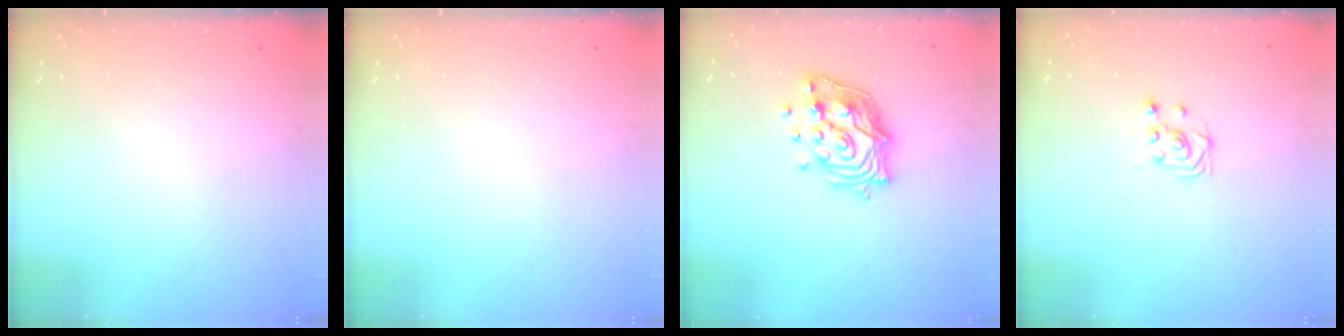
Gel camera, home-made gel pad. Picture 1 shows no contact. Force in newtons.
{"total": 0.0}
{"total": 13.4, "press": 13.3, "slide": 1.3}
{"total": 2.7, "press": 2.4, "slide": 1.3}